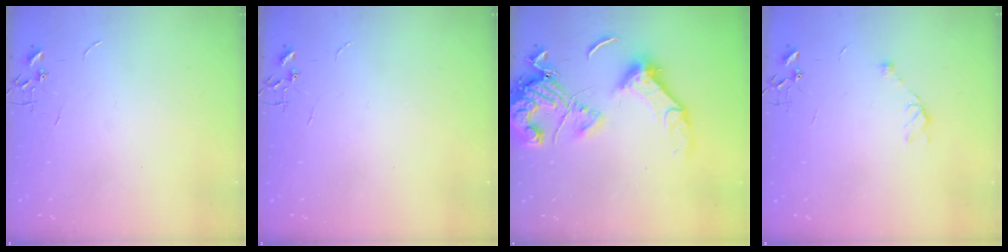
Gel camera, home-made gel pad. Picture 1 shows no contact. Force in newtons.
{"total": 0.0}
{"total": 18.0, "press": 17.7, "slide": 3.3}
{"total": 5.8, "press": 5.7, "slide": 1.2}